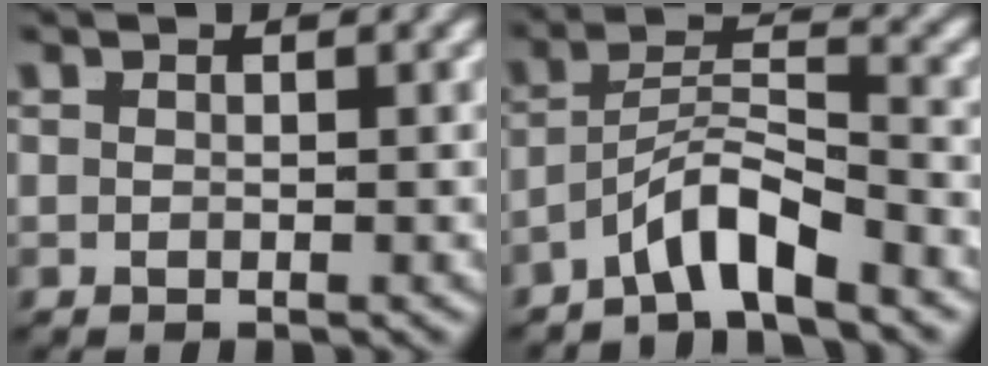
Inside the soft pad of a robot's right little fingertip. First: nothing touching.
{"total": 4.9, "force": [-2.9, 1.8, 3.5], "torque": [-0.058, -0.019, -0.039]}